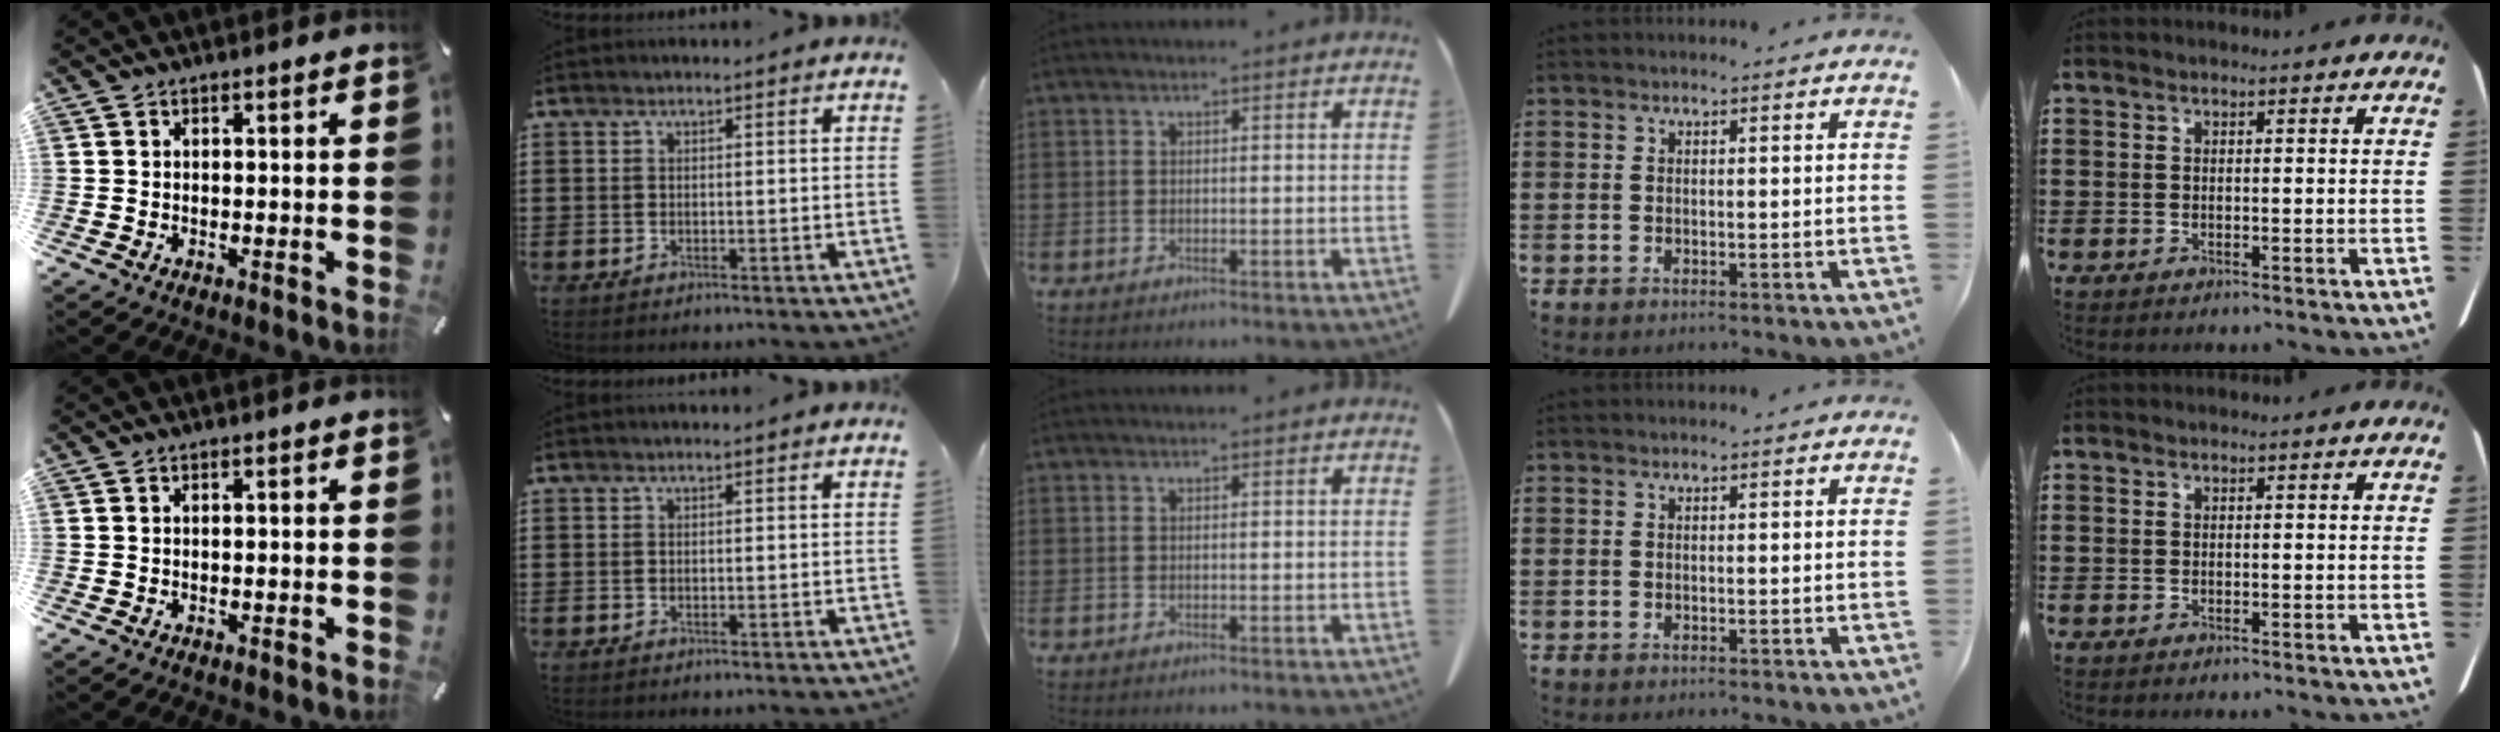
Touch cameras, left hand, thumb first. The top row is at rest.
{}